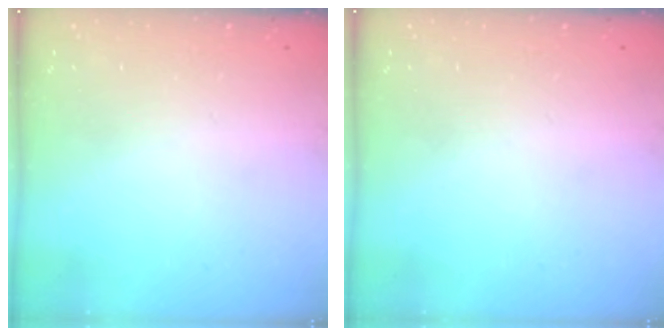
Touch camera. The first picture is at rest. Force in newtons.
{"total": 0.0}